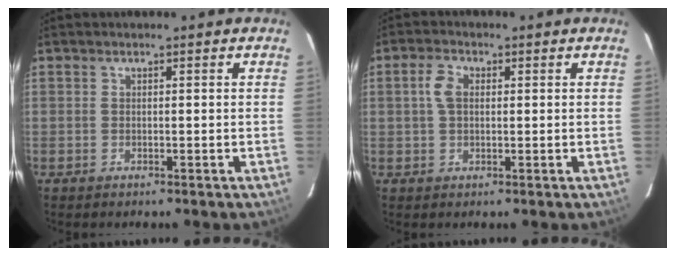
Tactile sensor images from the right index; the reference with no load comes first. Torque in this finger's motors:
{"motor_torque": [0.20, -0.04, 0.20, 0.06]}